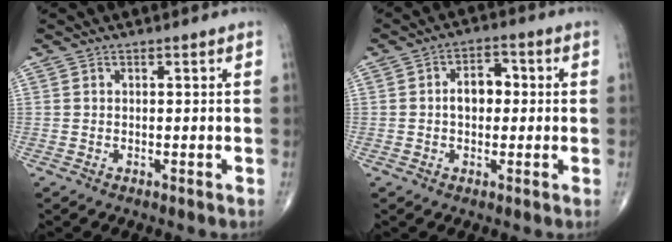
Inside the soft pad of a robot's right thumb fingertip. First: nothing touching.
{"total": 5.7, "force": [0.1, 3.9, 4.2], "torque": [-0.049, 0.017, -0.006]}